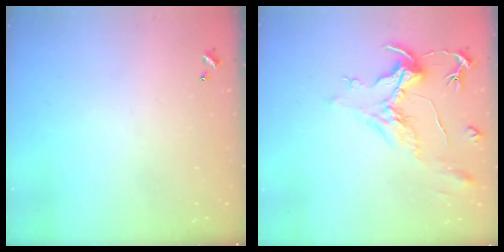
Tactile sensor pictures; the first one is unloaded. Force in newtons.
{"total": 2.1, "press": 1.6, "slide": 1.3}